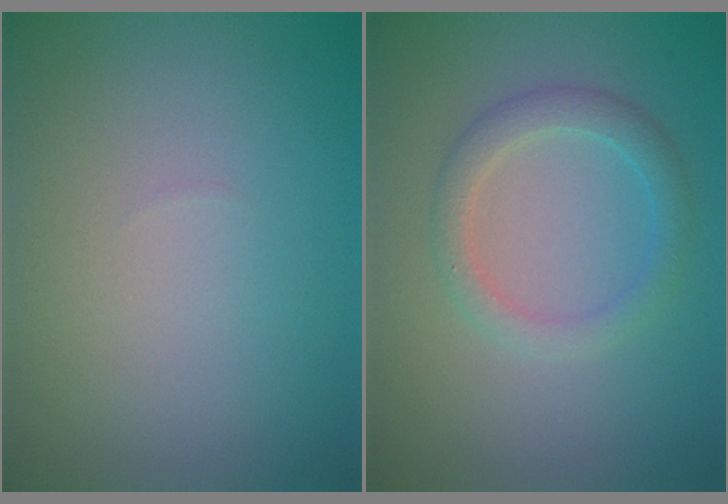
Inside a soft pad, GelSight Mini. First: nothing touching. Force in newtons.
{"total": 2.6, "press": 2.6, "slide": 0.1}